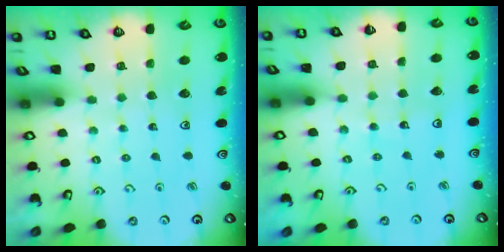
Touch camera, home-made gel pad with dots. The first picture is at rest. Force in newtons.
{"total": 3.9, "press": 3.9, "slide": 0.2}